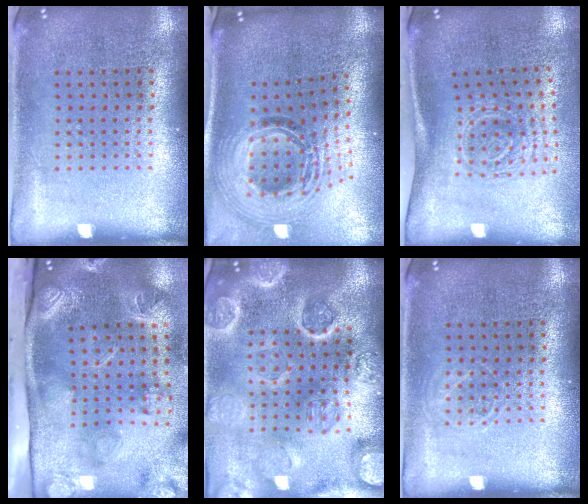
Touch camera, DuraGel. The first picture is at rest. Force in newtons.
{"total": 2.1, "press": 1.6, "slide": 1.4}
{"total": 1.7, "press": 1.2, "slide": 1.2}
{"total": 4.6, "press": 3.2, "slide": 3.3}
{"total": 4.8, "press": 4.2, "slide": 2.3}
{"total": 1.0, "press": 1.0, "slide": 0.1}